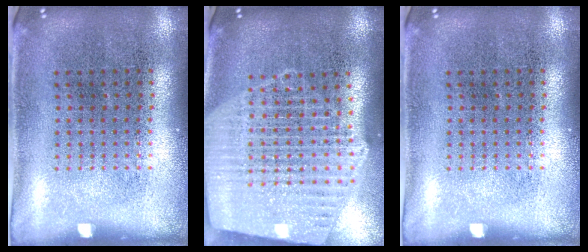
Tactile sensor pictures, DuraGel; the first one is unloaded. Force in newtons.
{"total": 2.6, "press": 2.2, "slide": 1.3}
{"total": 0.0}